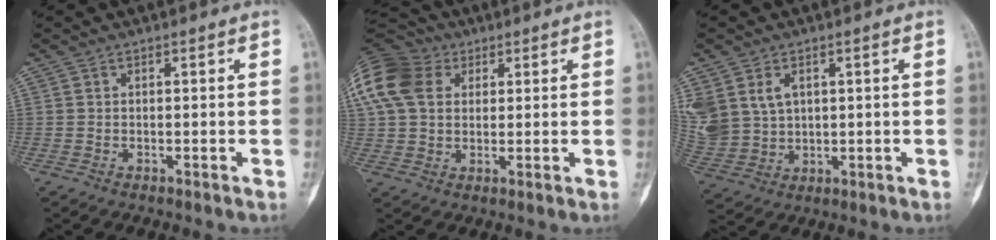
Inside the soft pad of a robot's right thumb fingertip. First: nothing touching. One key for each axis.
{"total": 17.9, "fx": 6.1, "fy": 13.3, "fz": 10.3, "tx": -0.237, "ty": 0.035, "tz": 0.111}
{"total": 13.3, "fx": 3.9, "fy": 10.3, "fz": 7.5, "tx": -0.183, "ty": 0.008, "tz": 0.101}